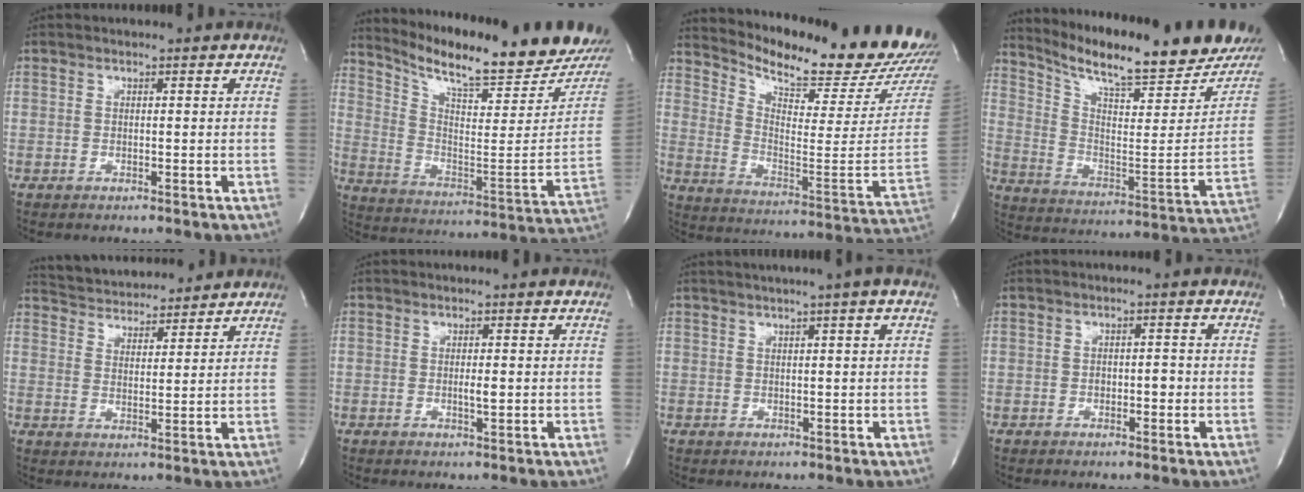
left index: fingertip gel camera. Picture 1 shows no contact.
{"total": 20.4, "force": [18.4, 1.7, 8.6], "torque": [-0.153, -0.073, 0.264]}
{"total": 20.5, "force": [19.4, 1.2, 6.4], "torque": [-0.124, -0.110, 0.261]}
{"total": 21.4, "force": [18.7, 2.0, 10.3], "torque": [-0.175, -0.061, 0.268]}
{"total": 11.1, "force": [10.6, 2.1, 2.5], "torque": [-0.041, 0.013, 0.164]}
{"total": 1.2, "force": [-0.5, 0.1, 1.1], "torque": [-0.022, -0.008, -0.008]}
{"total": 4.4, "force": [2.8, -1.1, 3.2], "torque": [-0.048, 0.013, 0.040]}
{"total": 1.7, "force": [-0.9, 0.8, 1.2], "torque": [-0.016, -0.001, -0.014]}